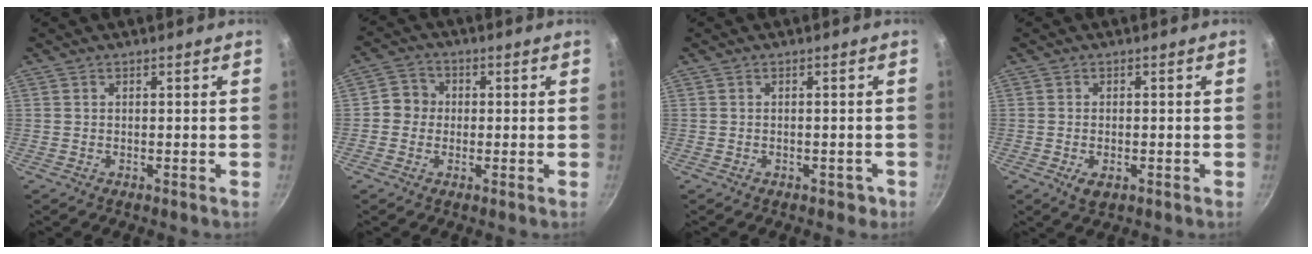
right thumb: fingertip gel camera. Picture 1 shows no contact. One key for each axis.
{"total": 4.5, "fx": -0.2, "fy": 4.3, "fz": 1.5, "tx": 0.001, "ty": 0.010, "tz": -0.018}
{"total": 1.9, "fx": -0.9, "fy": 1.3, "fz": 1.0, "tx": -0.002, "ty": 0.017, "tz": 0.002}
{"total": 3.0, "fx": -1.1, "fy": 1.7, "fz": 2.3, "tx": -0.040, "ty": -0.003, "tz": -0.017}